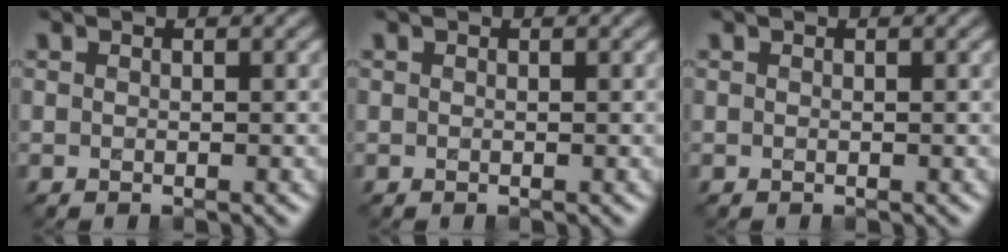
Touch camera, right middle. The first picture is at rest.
{"total": 0.0}
{"total": 0.0}